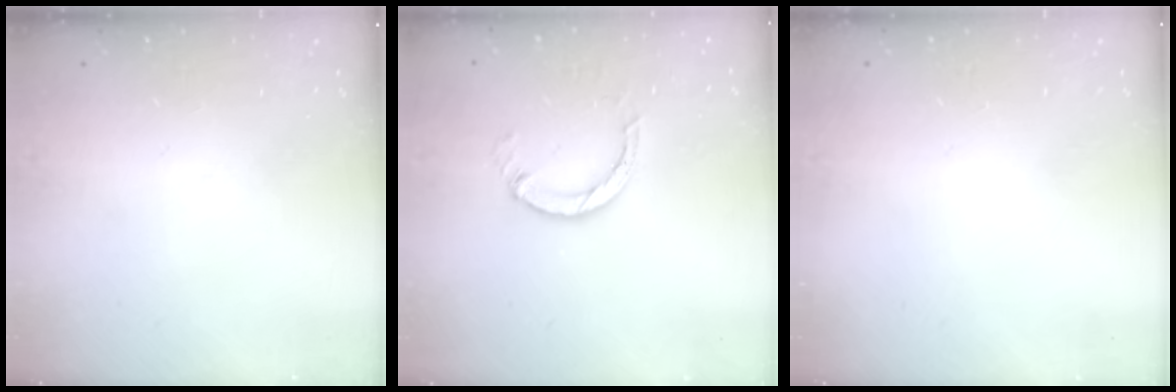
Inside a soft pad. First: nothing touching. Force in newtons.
{"total": 4.4, "press": 4.4, "slide": 0.5}
{"total": 2.5, "press": 2.5, "slide": 0.2}